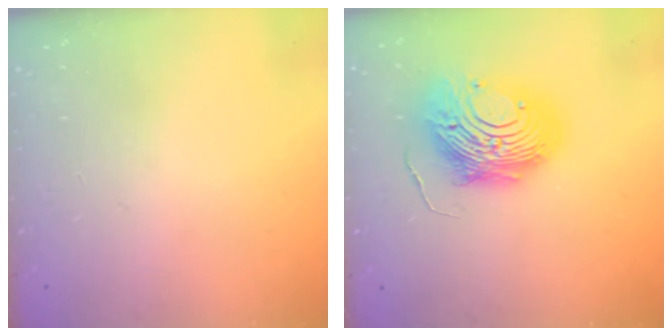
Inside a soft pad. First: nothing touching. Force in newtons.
{"total": 15.7, "press": 15.6, "slide": 1.5}